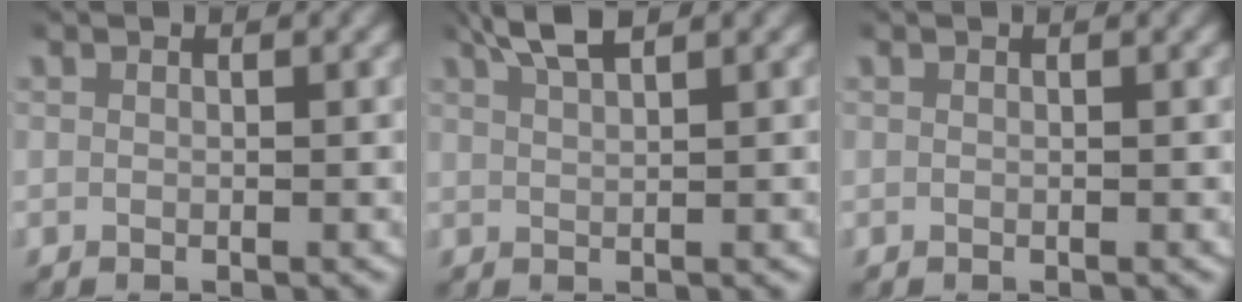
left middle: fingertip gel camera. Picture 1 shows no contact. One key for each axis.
{"total": 3.2, "fx": 2.7, "fy": 0.4, "fz": 1.7, "tx": -0.036, "ty": 0.007, "tz": 0.050}
{"total": 0.0}